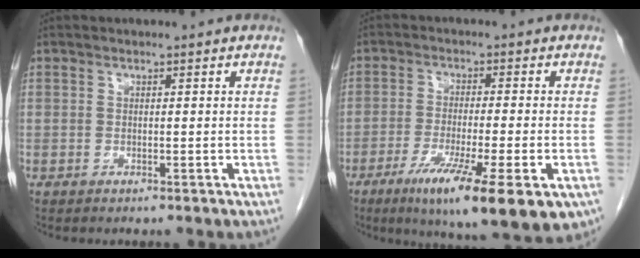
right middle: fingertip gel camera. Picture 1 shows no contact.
{"total": 15.6, "force": [-8.5, 1.7, 13.0], "torque": [-0.165, -0.037, -0.131]}